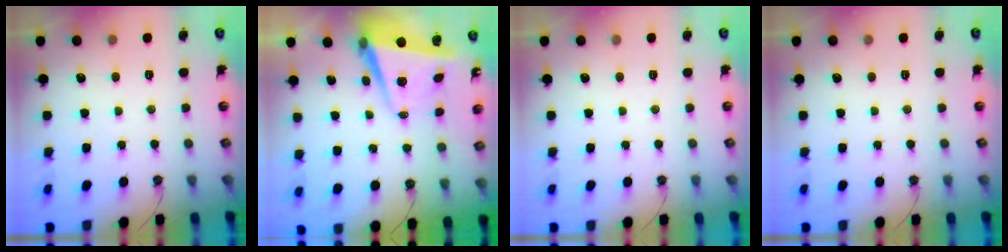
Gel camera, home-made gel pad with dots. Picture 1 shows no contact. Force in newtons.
{"total": 6.3, "press": 6.2, "slide": 0.9}
{"total": 0.0}
{"total": 0.0}